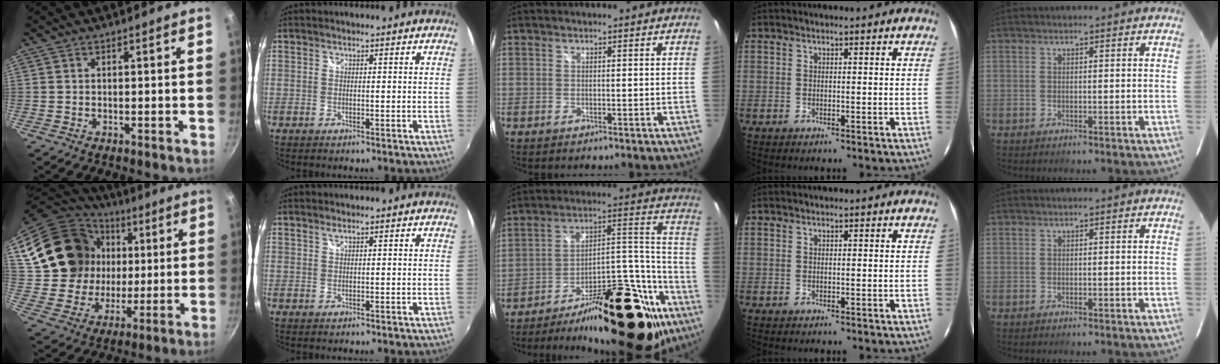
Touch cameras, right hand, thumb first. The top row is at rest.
{"thumb": {"total": 23.5, "force": [5.4, 19.5, 11.9], "torque": [-0.210, 0.026, 0.109]}, "index": {"total": 0.5, "force": [0.4, 0.1, 0.3], "torque": [-0.004, 0.002, 0.008]}, "middle": {"total": 29.9, "force": [-19.8, 11.4, 19.2], "torque": [-0.237, 0.045, -0.283]}}